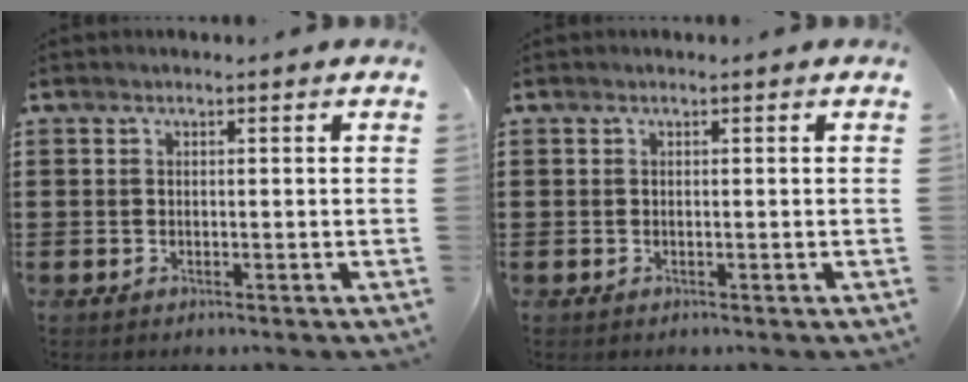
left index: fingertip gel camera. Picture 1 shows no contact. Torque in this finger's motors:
{"motor_torque": [0.00, 0.00, 0.00, 0.00]}